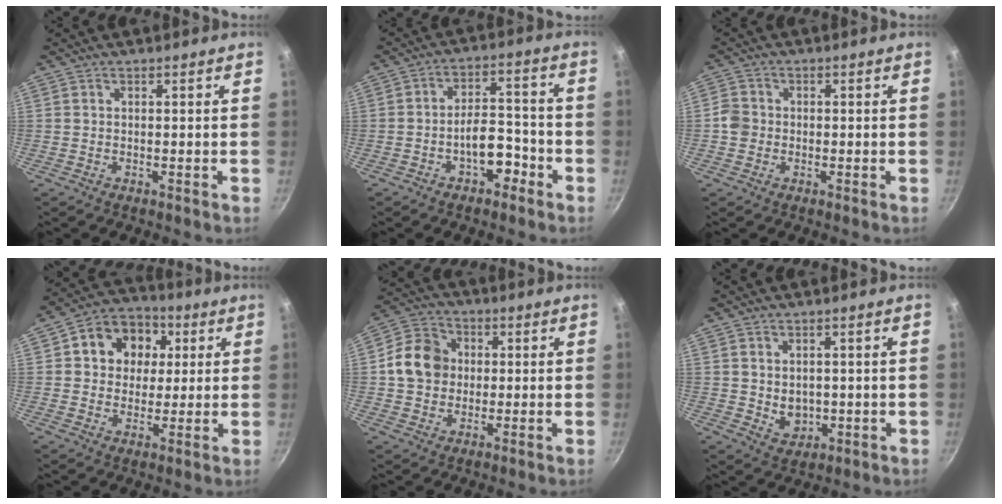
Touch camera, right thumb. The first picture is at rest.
{"total": 7.6, "force": [-3.8, 4.2, 5.2], "torque": [-0.046, 0.048, -0.054]}
{"total": 3.5, "force": [-0.6, 3.2, 1.2], "torque": [-0.010, 0.014, -0.018]}
{"total": 12.5, "force": [3.3, 10.4, 6.1], "torque": [-0.068, 0.011, 0.038]}
{"total": 10.3, "force": [0.7, 8.9, 5.3], "torque": [-0.067, 0.013, -0.002]}
{"total": 4.7, "force": [0.2, 3.8, 2.8], "torque": [-0.027, -0.008, 0.013]}